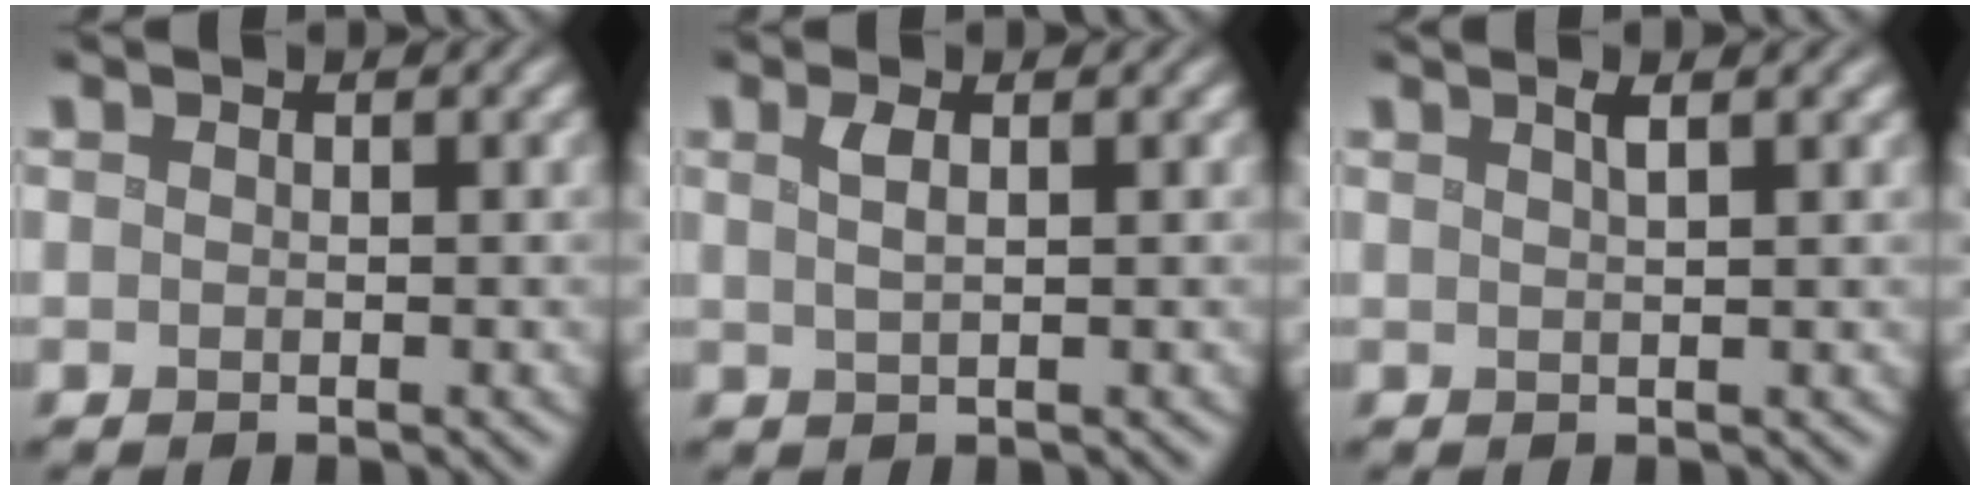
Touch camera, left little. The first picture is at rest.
{"total": 1.8, "force": [0.7, 0.6, 1.5], "torque": [-0.027, 0.003, 0.011]}
{"total": 2.3, "force": [1.3, 0.7, 1.8], "torque": [-0.009, 0.005, 0.005]}